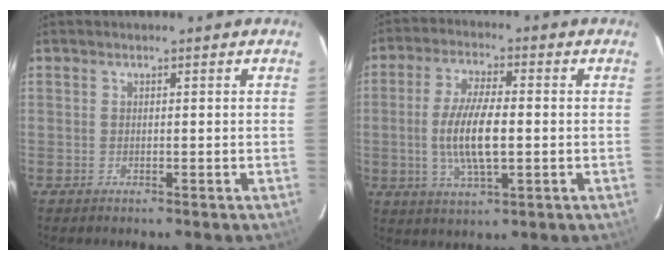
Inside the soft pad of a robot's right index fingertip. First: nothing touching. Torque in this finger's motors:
{"motor_torque": [1.14, 0.39, 0.79, 0.18]}